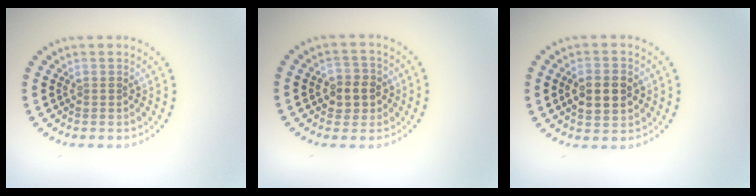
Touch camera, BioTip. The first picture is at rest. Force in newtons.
{"total": 2.9, "press": 2.8, "slide": 0.7}
{"total": 4.5, "press": 4.5, "slide": 0.3}